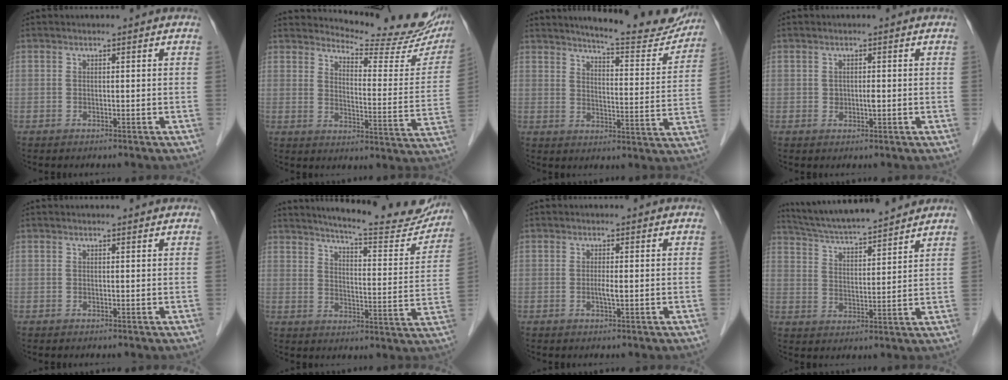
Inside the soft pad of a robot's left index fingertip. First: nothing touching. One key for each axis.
{"total": 17.8, "fx": 16.6, "fy": 2.6, "fz": 5.9, "tx": -0.074, "ty": -0.077, "tz": 0.190}
{"total": 16.2, "fx": 15.2, "fy": 1.7, "fz": 5.4, "tx": -0.070, "ty": -0.054, "tz": 0.184}
{"total": 1.1, "fx": -0.1, "fy": 0.6, "fz": 0.9, "tx": -0.014, "ty": -0.002, "tz": -0.001}
{"total": 1.0, "fx": 1.0, "fy": 0.1, "fz": 0.0, "tx": -0.011, "ty": 0.003, "tz": 0.011}
{"total": 19.1, "fx": 17.8, "fy": 2.1, "fz": 6.7, "tx": -0.090, "ty": -0.057, "tz": 0.219}
{"total": 1.2, "fx": -0.2, "fy": 0.0, "fz": 1.1, "tx": -0.026, "ty": -0.003, "tz": -0.003}
{"total": 14.5, "fx": 13.3, "fy": 0.7, "fz": 5.8, "tx": -0.106, "ty": 0.016, "tz": 0.215}